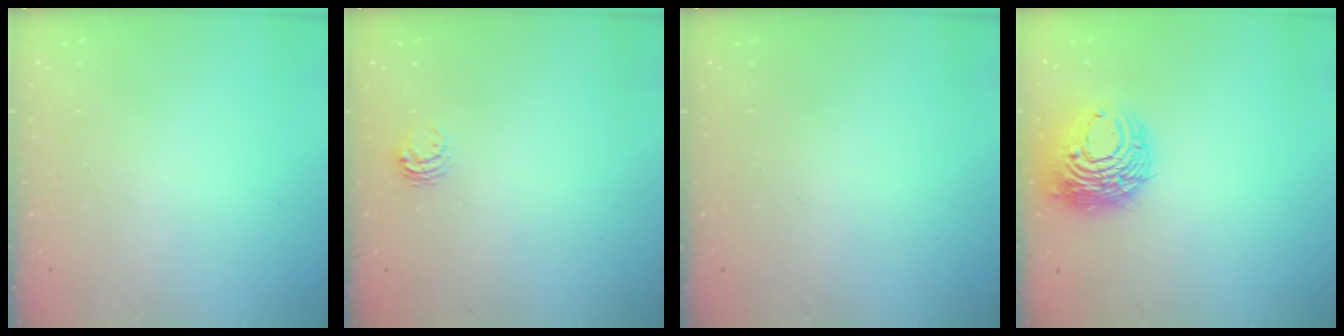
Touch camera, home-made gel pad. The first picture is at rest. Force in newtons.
{"total": 3.5, "press": 3.5, "slide": 0.5}
{"total": 0.0}
{"total": 12.7, "press": 12.6, "slide": 1.6}